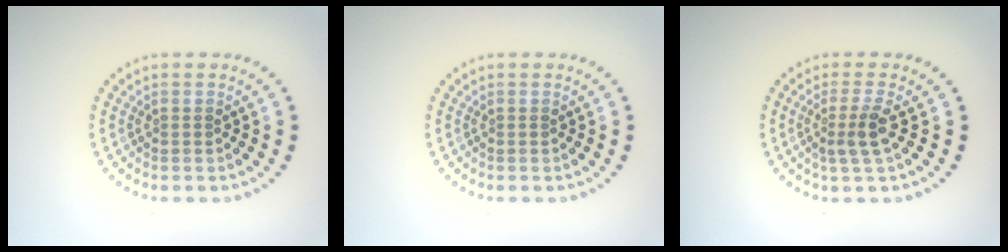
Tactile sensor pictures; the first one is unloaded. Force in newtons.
{"total": 0.0}
{"total": 2.4, "press": 1.8, "slide": 1.5}